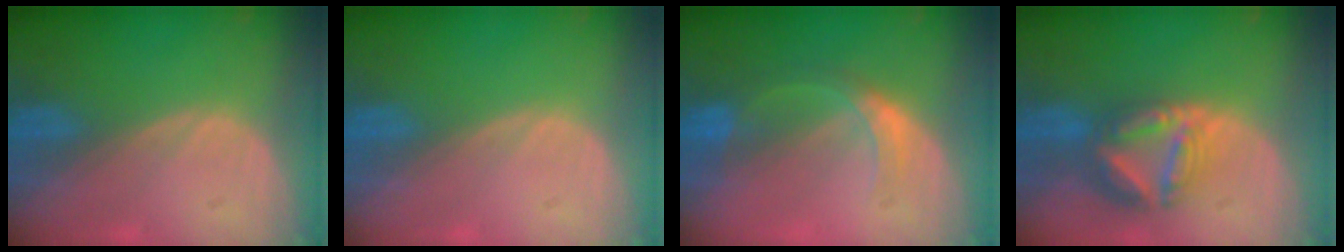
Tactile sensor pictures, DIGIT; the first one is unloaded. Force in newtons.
{"total": 0.0}
{"total": 5.3, "press": 4.8, "slide": 2.2}
{"total": 8.2, "press": 7.1, "slide": 4.1}